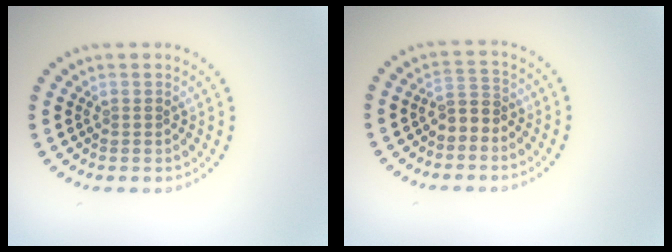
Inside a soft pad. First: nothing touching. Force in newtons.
{"total": 2.0, "press": 1.7, "slide": 1.0}